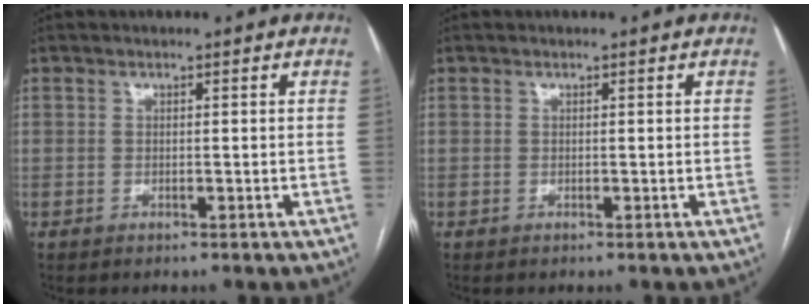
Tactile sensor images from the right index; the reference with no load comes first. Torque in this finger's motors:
{"motor_torque": [0.00, 0.00, 0.03, 0.00]}